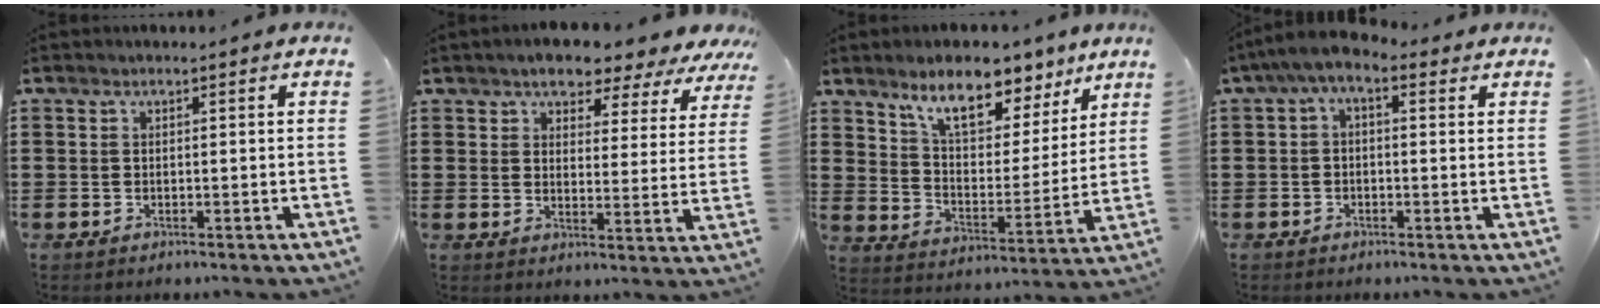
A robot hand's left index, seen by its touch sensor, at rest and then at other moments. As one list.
[{"total": 4.9, "force": [4.6, 1.3, 1.3], "torque": [-0.043, -0.024, 0.074]}, {"total": 9.4, "force": [7.6, 3.5, 4.3], "torque": [-0.086, -0.039, 0.133]}, {"total": 2.5, "force": [-0.4, 0.9, 2.3], "torque": [-0.053, 0.001, -0.015]}]